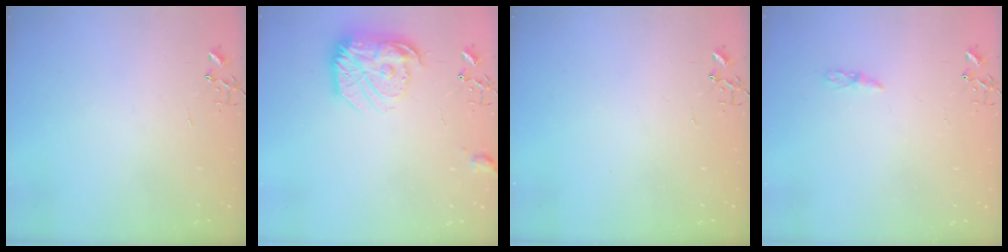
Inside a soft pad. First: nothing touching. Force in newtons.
{"total": 17.9, "press": 17.9, "slide": 1.2}
{"total": 0.0}
{"total": 3.2, "press": 3.2, "slide": 0.4}